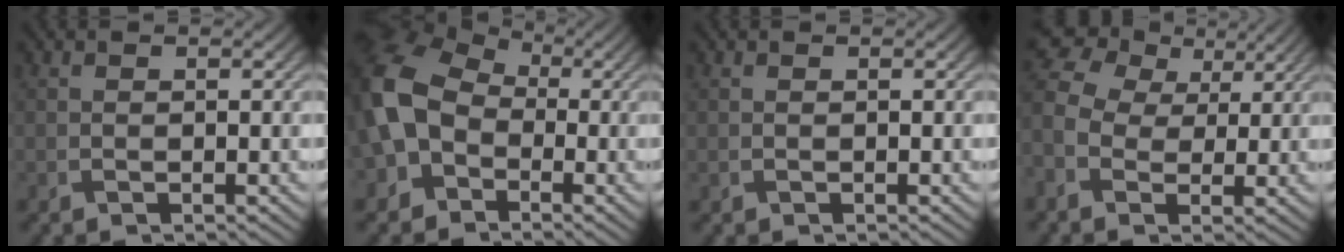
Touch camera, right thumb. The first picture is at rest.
{"total": 11.1, "force": [-2.0, 8.7, 6.5], "torque": [-0.163, -0.010, -0.055]}
{"total": 0.0}
{"total": 9.1, "force": [0.5, 7.0, 5.8], "torque": [-0.160, 0.005, 0.001]}